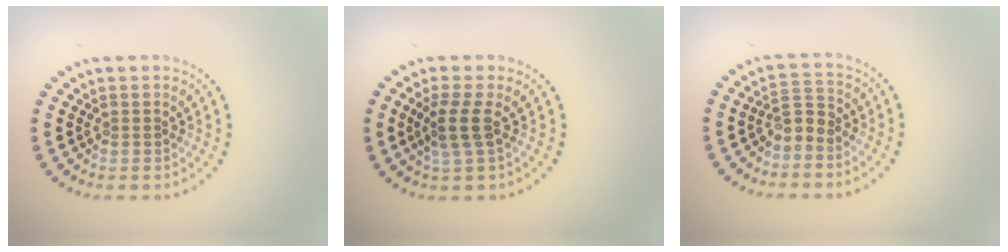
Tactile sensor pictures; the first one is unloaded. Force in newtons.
{"total": 2.4, "press": 1.9, "slide": 1.4}
{"total": 1.9, "press": 1.4, "slide": 1.3}